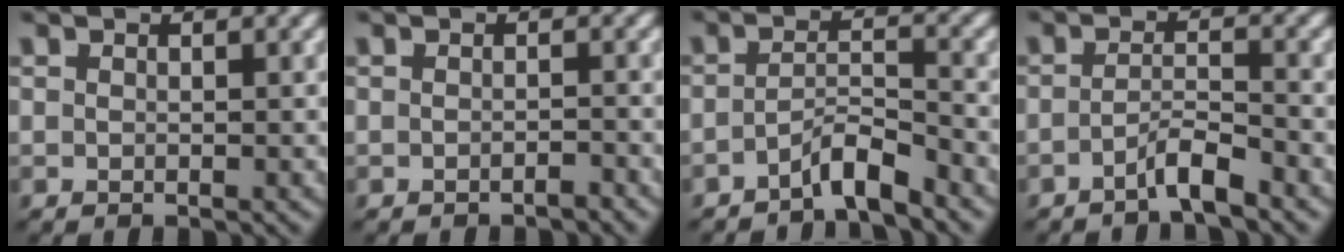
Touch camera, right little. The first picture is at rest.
{"total": 1.2, "force": [-1.1, -0.3, 0.0], "torque": [0.005, -0.003, -0.018]}
{"total": 3.5, "force": [-3.1, 0.2, 1.8], "torque": [-0.019, -0.011, -0.049]}
{"total": 2.8, "force": [-2.3, -0.1, 1.5], "torque": [-0.019, -0.010, -0.039]}